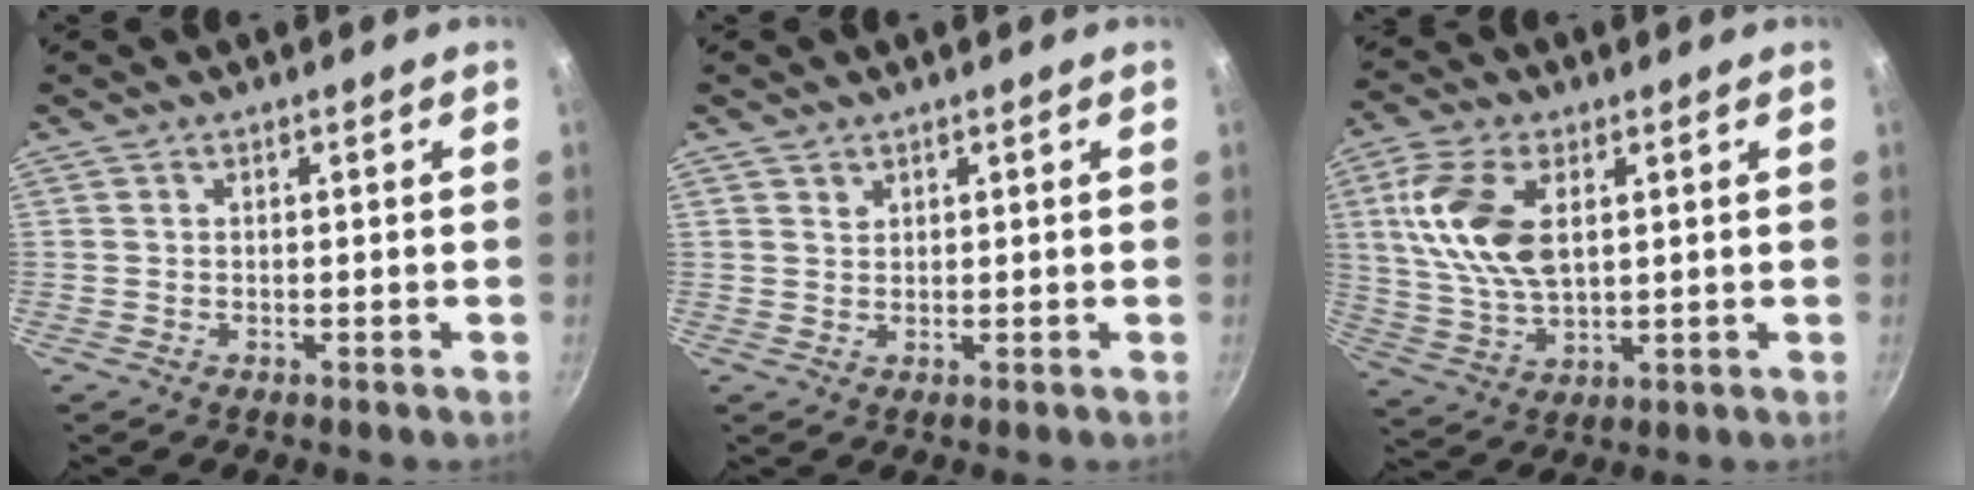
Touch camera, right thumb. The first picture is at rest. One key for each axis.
{"total": 1.3, "fx": 0.9, "fy": 0.9, "fz": 0.3, "tx": 0.000, "ty": -0.002, "tz": 0.016}
{"total": 13.7, "fx": 3.4, "fy": 7.6, "fz": 10.8, "tx": -0.209, "ty": -0.007, "tz": 0.070}